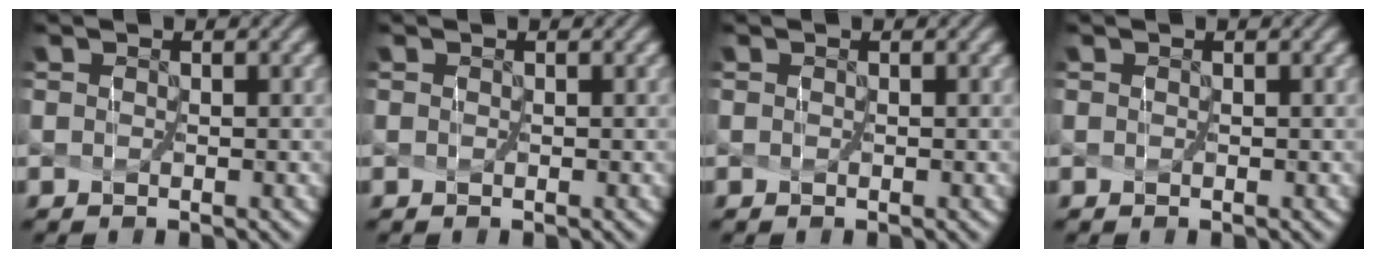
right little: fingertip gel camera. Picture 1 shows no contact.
{"total": 0.0}
{"total": 0.0}
{"total": 0.0}